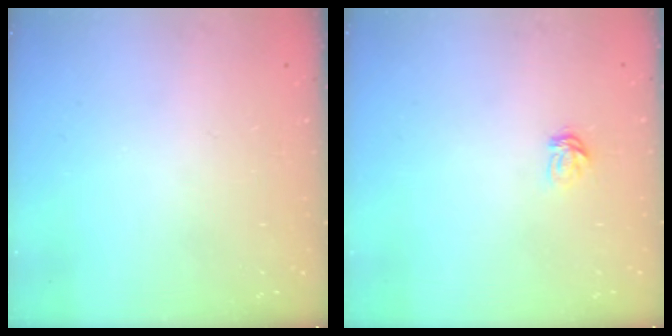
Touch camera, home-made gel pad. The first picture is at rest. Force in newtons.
{"total": 3.7, "press": 3.7, "slide": 0.4}